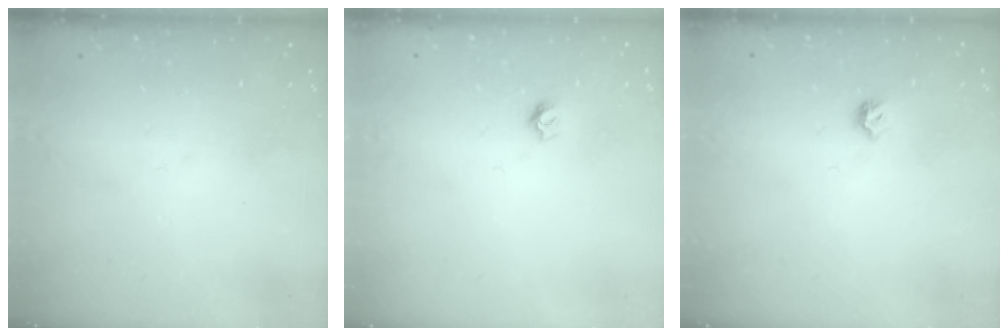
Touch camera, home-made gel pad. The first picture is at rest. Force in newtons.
{"total": 5.5, "press": 5.5, "slide": 0.5}
{"total": 4.8, "press": 4.7, "slide": 1.0}